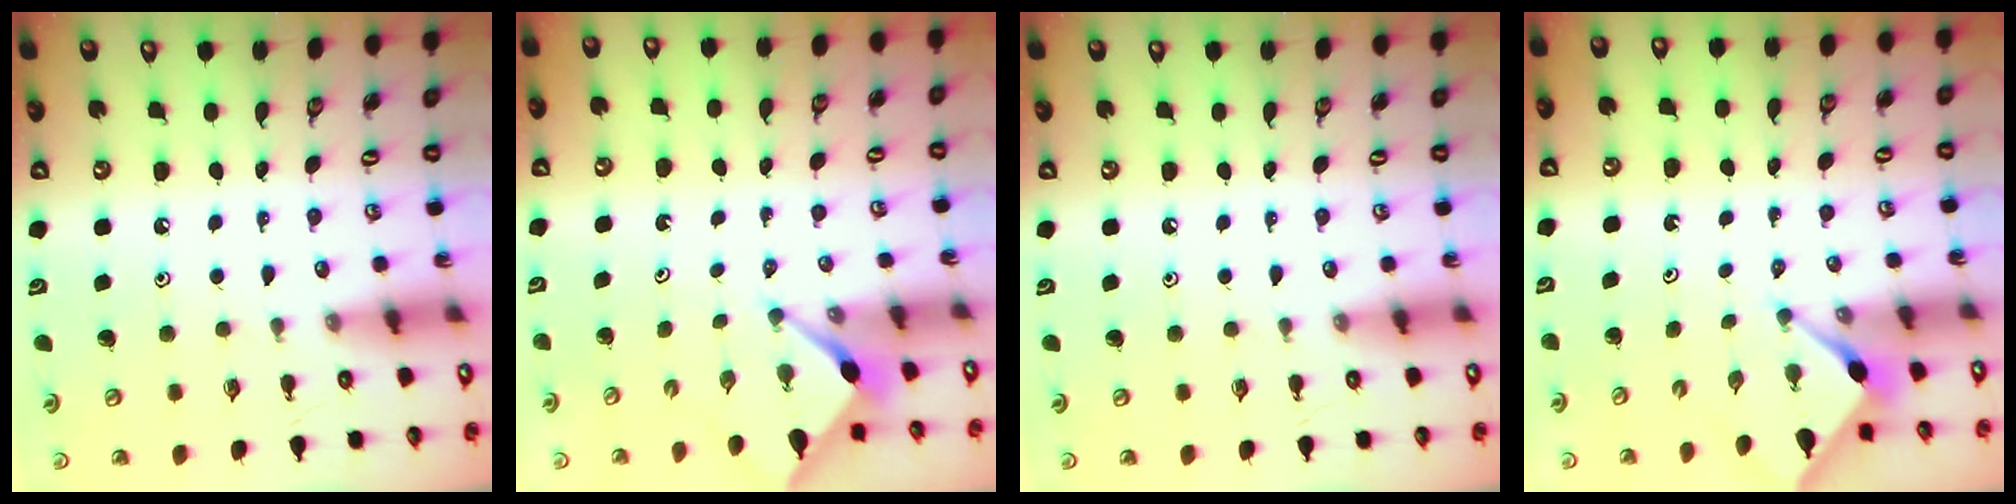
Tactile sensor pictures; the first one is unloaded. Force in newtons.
{"total": 2.6, "press": 2.6, "slide": 0.3}
{"total": 0.0}
{"total": 3.1, "press": 3.1, "slide": 0.3}